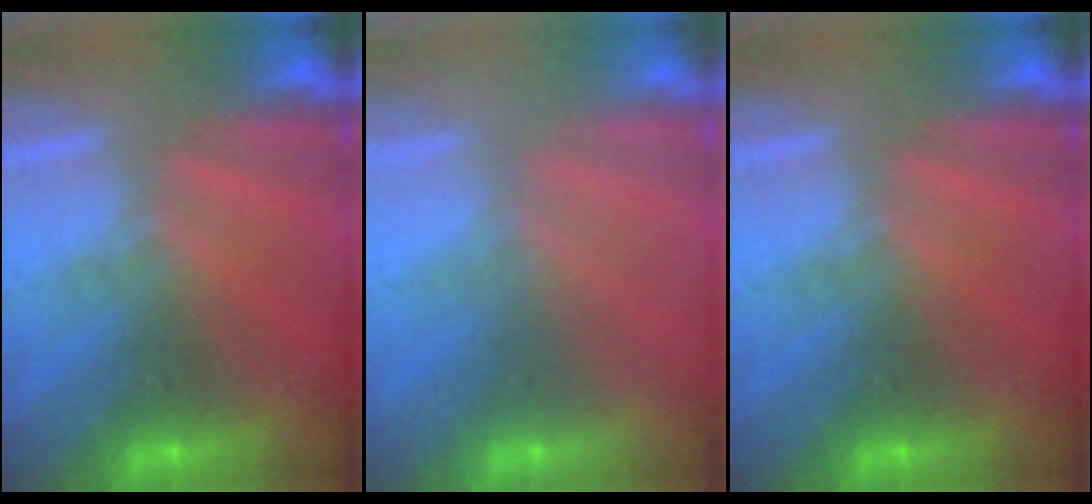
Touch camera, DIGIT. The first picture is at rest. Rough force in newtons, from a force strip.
{"total": 3.4}
{"total": 0.0}